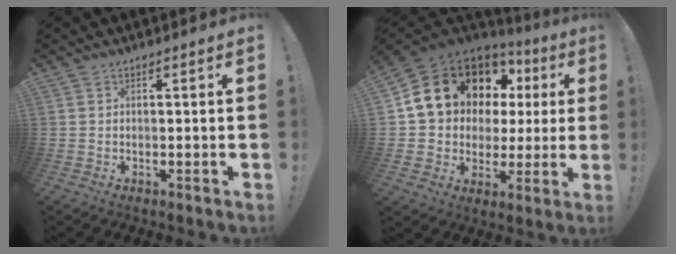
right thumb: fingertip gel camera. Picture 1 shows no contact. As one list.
[{"total": 16.9, "force": [8.8, 12.0, 8.0], "torque": [-0.130, -0.050, 0.185]}]